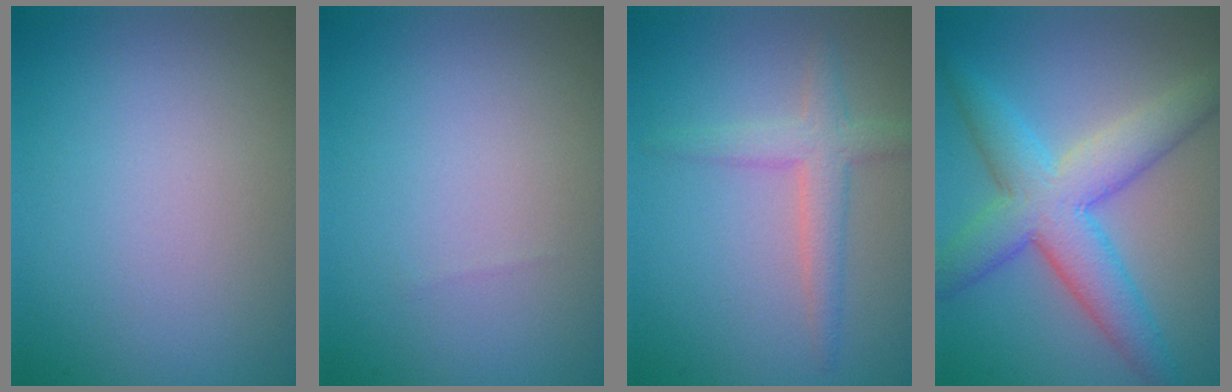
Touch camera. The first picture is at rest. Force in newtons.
{"total": 0.0}
{"total": 2.9, "press": 2.9, "slide": 0.2}
{"total": 7.2, "press": 7.2, "slide": 0.0}